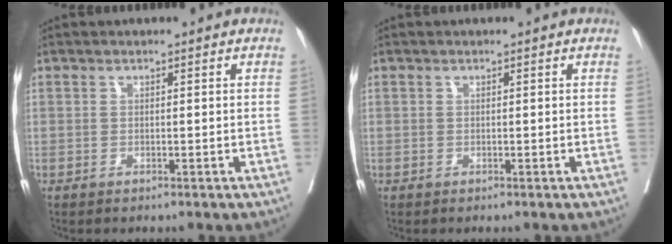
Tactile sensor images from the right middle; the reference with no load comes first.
{"total": 0.0}